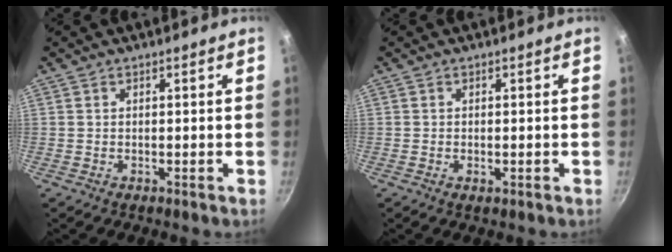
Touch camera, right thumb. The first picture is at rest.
{"total": 1.2, "force": [-0.3, 0.5, 1.0], "torque": [-0.015, 0.000, -0.005]}